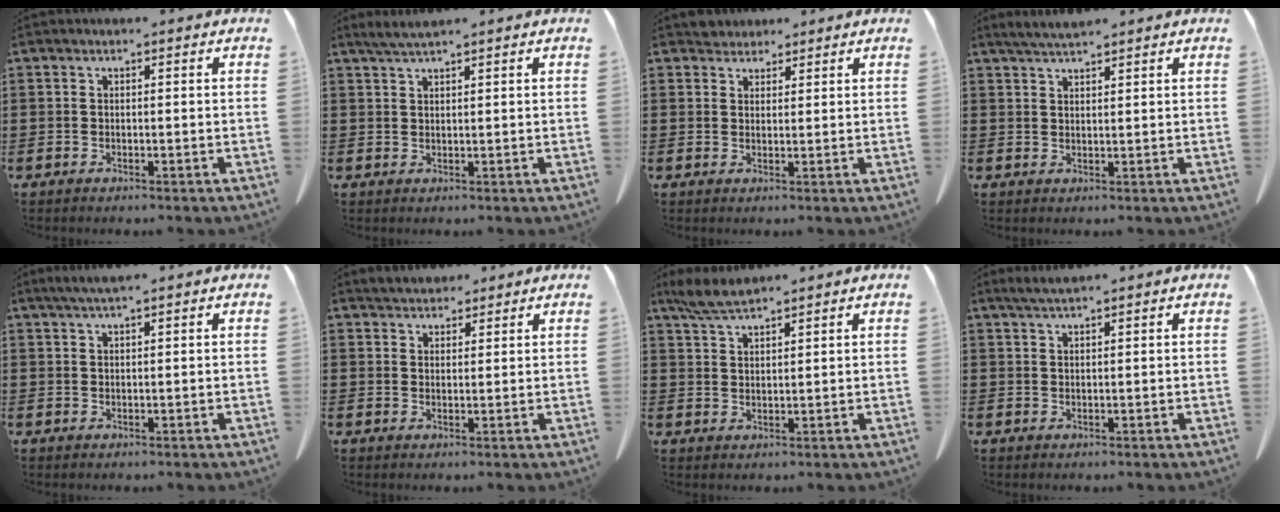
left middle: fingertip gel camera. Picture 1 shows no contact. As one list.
[{"total": 2.1, "force": [1.7, -0.2, 1.1], "torque": [-0.025, -0.001, 0.034]}, {"total": 2.6, "force": [2.4, 0.9, 0.0], "torque": [0.001, -0.002, 0.047]}, {"total": 2.7, "force": [2.5, 0.0, 1.1], "torque": [-0.028, -0.005, 0.048]}, {"total": 2.1, "force": [1.5, 0.0, 1.4], "torque": [-0.029, -0.002, 0.029]}, {"total": 2.6, "force": [2.6, 0.6, 0.0], "torque": [-0.007, -0.004, 0.051]}, {"total": 4.2, "force": [3.6, 0.5, 2.2], "torque": [-0.053, -0.008, 0.068]}, {"total": 1.8, "force": [1.6, -0.2, 0.9], "torque": [-0.021, -0.001, 0.030]}]